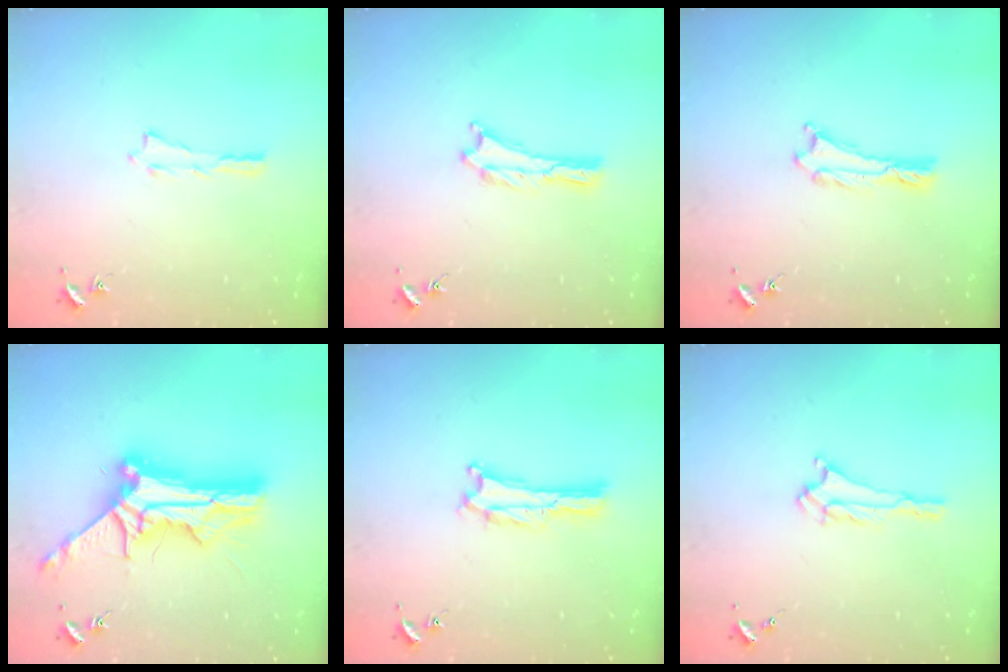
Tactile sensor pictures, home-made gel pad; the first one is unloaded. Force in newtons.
{"total": 0.0}
{"total": 0.0}
{"total": 13.3, "press": 13.3, "slide": 1.1}
{"total": 0.0}
{"total": 1.9, "press": 1.9, "slide": 0.4}